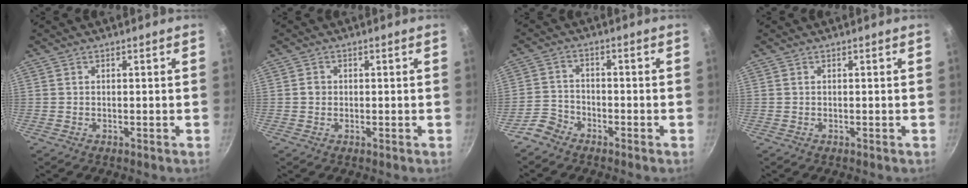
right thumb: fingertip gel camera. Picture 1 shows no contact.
{"total": 1.5, "force": [0.0, 1.4, 0.6], "torque": [-0.004, 0.008, -0.001]}
{"total": 4.1, "force": [-3.3, 2.3, 0.9], "torque": [-0.014, 0.036, -0.070]}
{"total": 0.0}